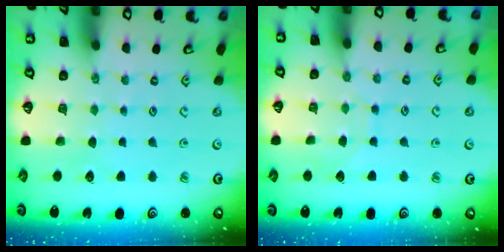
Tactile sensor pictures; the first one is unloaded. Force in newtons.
{"total": 5.1, "press": 5.1, "slide": 0.4}